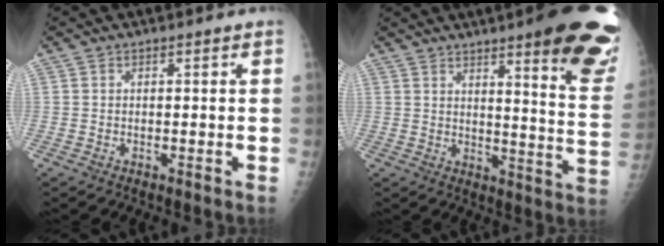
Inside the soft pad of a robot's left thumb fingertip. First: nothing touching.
{"total": 20.7, "force": [12.7, 3.2, 16.0], "torque": [-0.178, -0.065, 0.156]}